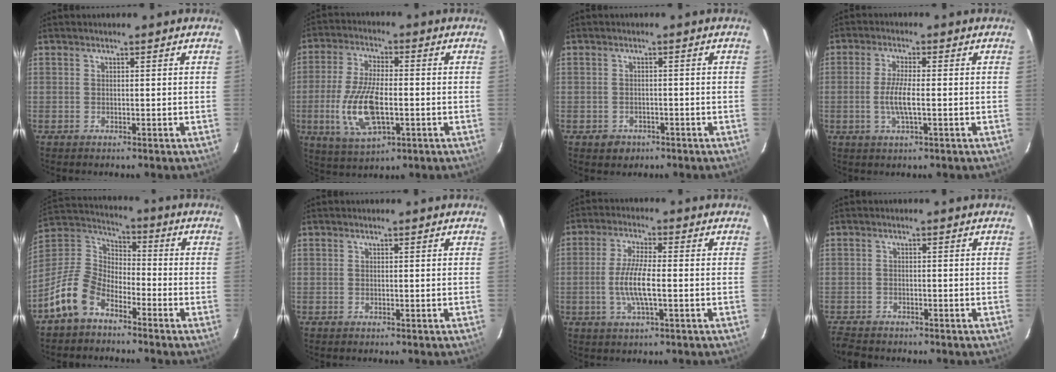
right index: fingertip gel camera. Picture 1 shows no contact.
{"total": 12.9, "force": [-3.0, 5.1, 11.5], "torque": [-0.240, -0.011, -0.052]}
{"total": 3.1, "force": [-1.7, 2.4, 0.8], "torque": [-0.021, 0.001, -0.018]}
{"total": 5.1, "force": [-1.0, 0.7, 5.0], "torque": [-0.097, -0.007, -0.020]}
{"total": 11.4, "force": [-7.1, 6.4, 6.1], "torque": [-0.139, 0.023, -0.146]}
{"total": 0.0}
{"total": 7.4, "force": [-1.4, 1.2, 7.1], "torque": [-0.143, -0.005, -0.030]}
{"total": 4.6, "force": [-4.2, 1.4, 1.1], "torque": [-0.040, -0.010, -0.074]}